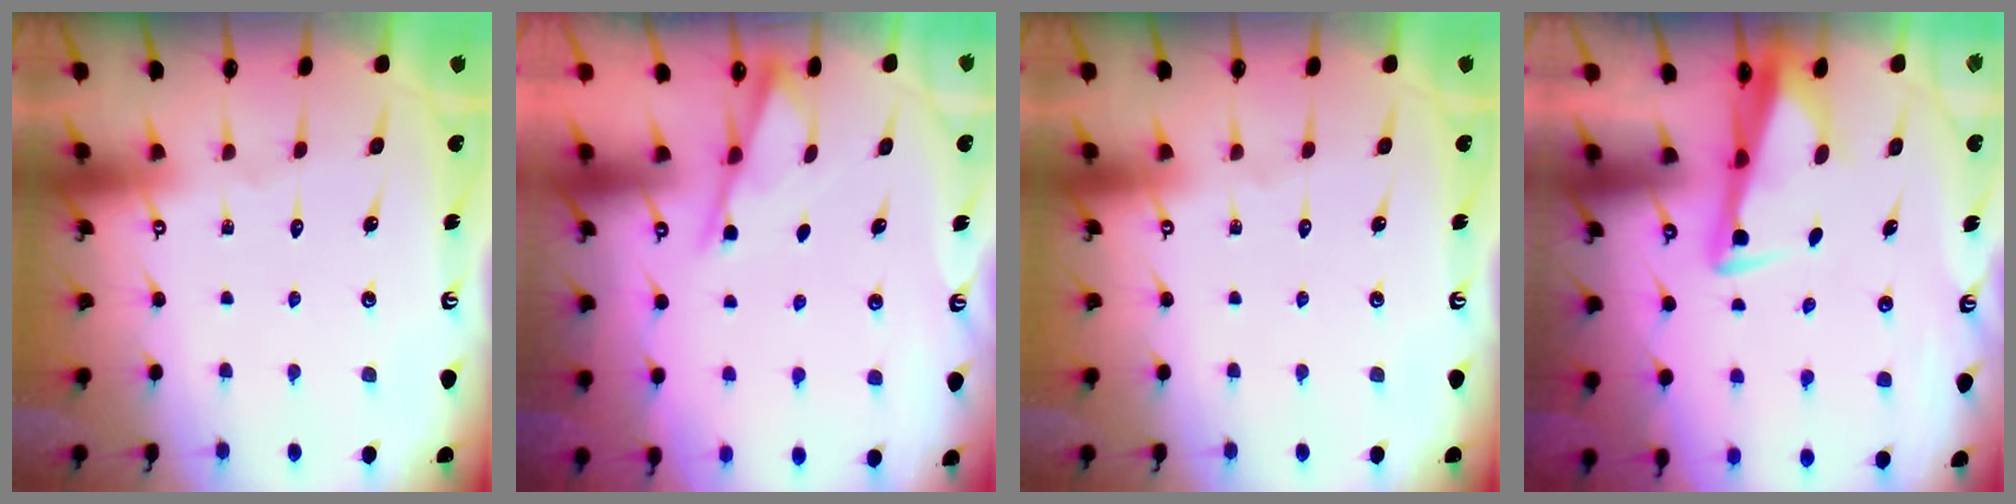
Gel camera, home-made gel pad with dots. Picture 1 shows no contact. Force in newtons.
{"total": 2.4, "press": 2.4, "slide": 0.4}
{"total": 0.0}
{"total": 3.4, "press": 3.3, "slide": 0.9}